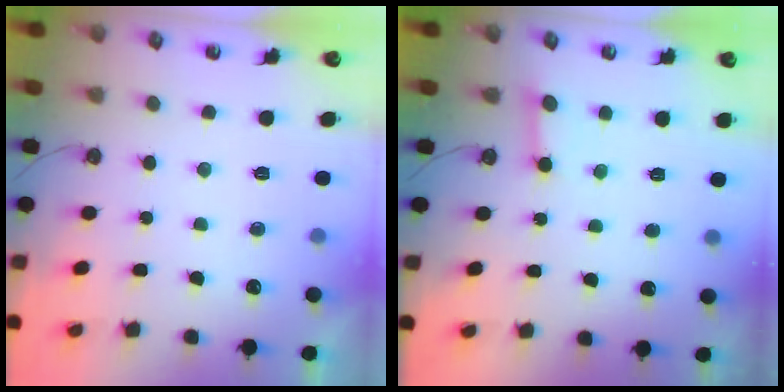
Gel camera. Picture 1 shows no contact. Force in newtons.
{"total": 2.4, "press": 2.4, "slide": 0.2}